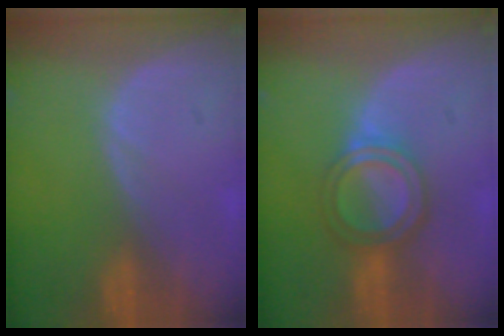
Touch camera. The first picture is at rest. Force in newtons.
{"total": 6.0, "press": 5.5, "slide": 2.4}